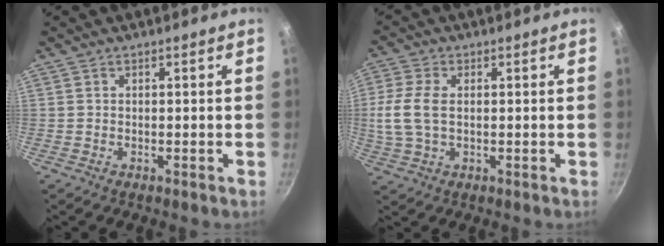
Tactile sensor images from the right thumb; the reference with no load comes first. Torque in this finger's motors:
{"motor_torque": [-0.59, 0.98, 0.17, 0.06, 0.12]}